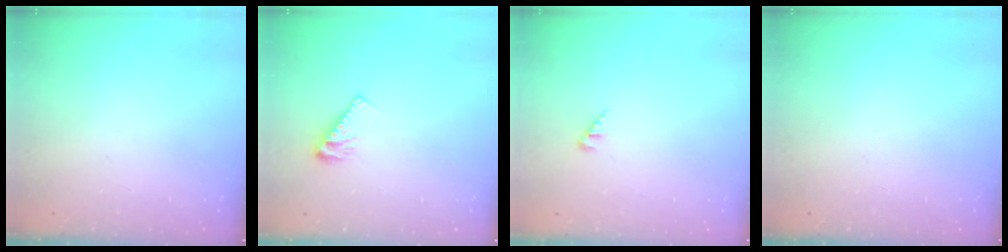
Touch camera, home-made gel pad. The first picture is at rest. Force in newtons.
{"total": 6.7, "press": 6.7, "slide": 0.3}
{"total": 3.0, "press": 2.9, "slide": 0.3}
{"total": 0.0}